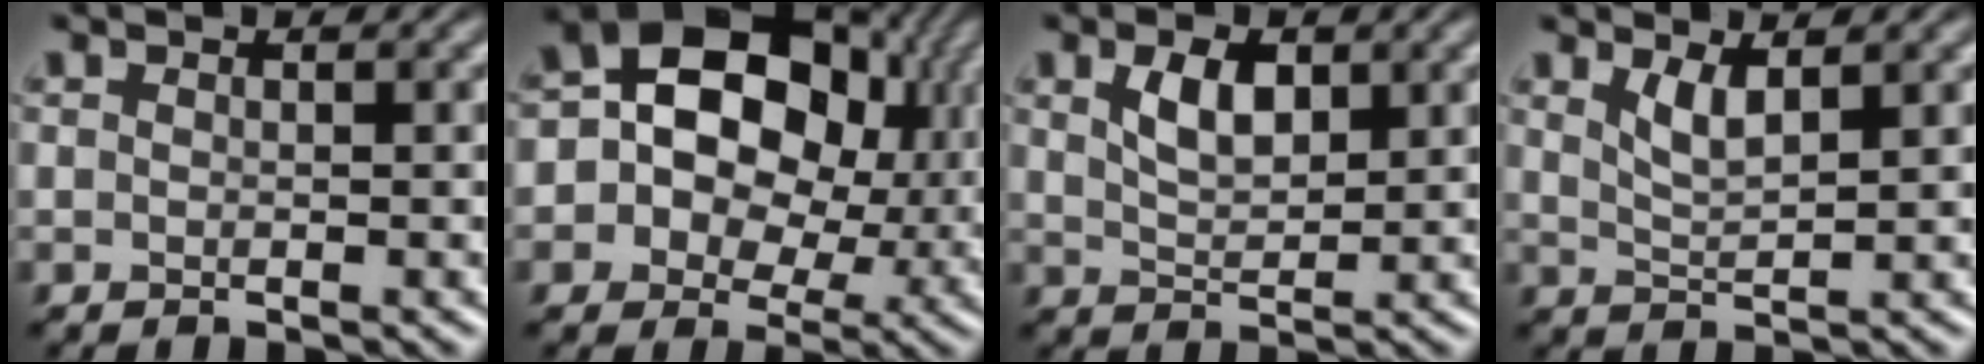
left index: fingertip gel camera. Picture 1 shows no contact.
{"total": 14.7, "force": [3.1, 11.2, 9.0], "torque": [-0.151, 0.029, 0.042]}
{"total": 3.3, "force": [1.5, 1.7, 2.4], "torque": [-0.050, 0.001, 0.031]}
{"total": 2.2, "force": [1.5, 0.6, 1.6], "torque": [-0.031, -0.007, 0.031]}